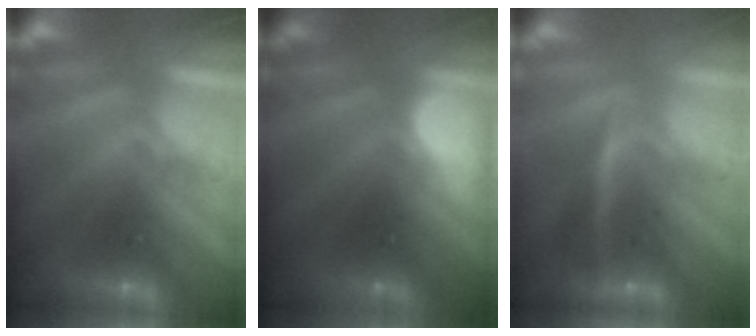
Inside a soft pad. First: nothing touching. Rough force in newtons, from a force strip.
{"total": 2.8}
{"total": 3.1}